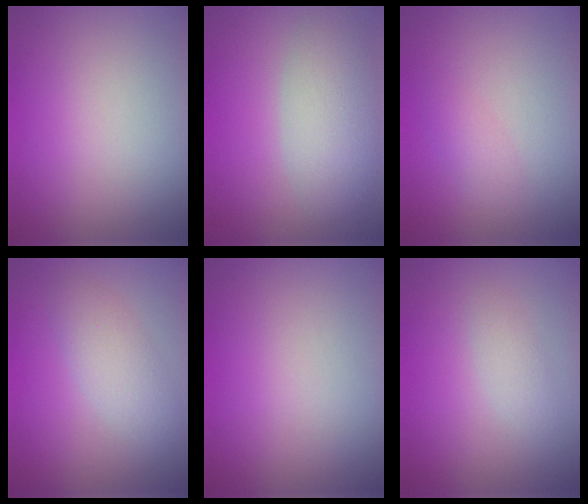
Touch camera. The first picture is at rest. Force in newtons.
{"total": 5.0, "press": 5.0, "slide": 0.3}
{"total": 1.2, "press": 1.2, "slide": 0.0}
{"total": 2.8, "press": 2.8, "slide": 0.1}
{"total": 0.0}
{"total": 1.4, "press": 1.4, "slide": 0.1}